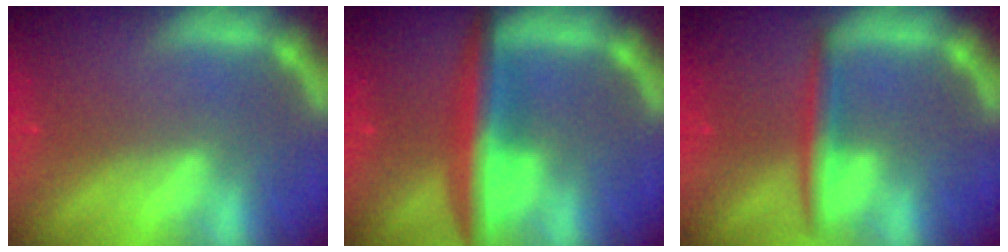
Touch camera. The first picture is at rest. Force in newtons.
{"total": 6.0}
{"total": 3.0}